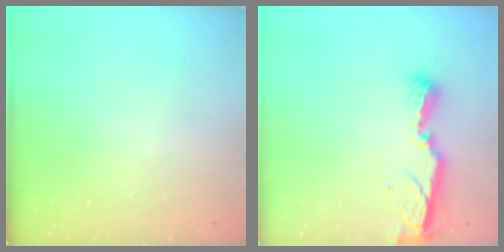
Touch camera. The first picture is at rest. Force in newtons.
{"total": 8.5, "press": 8.5, "slide": 0.3}